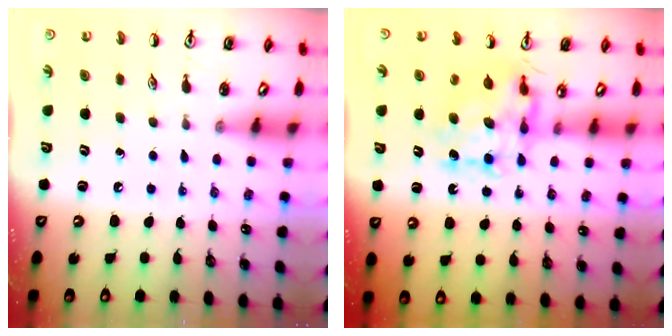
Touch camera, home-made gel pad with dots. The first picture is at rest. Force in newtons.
{"total": 9.7, "press": 9.7, "slide": 0.8}